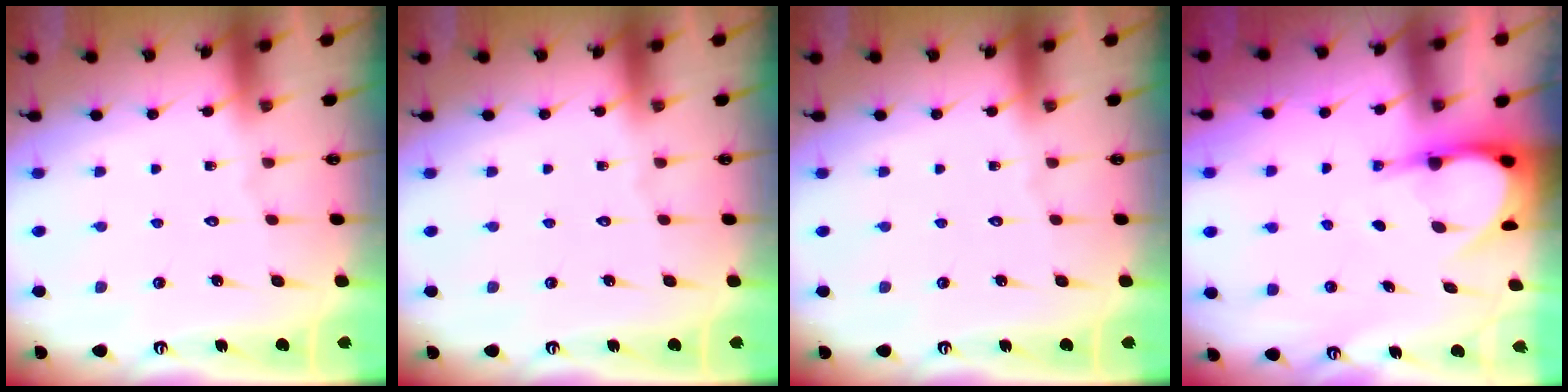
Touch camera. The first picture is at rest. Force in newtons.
{"total": 0.0}
{"total": 0.0}
{"total": 5.1, "press": 5.0, "slide": 0.5}